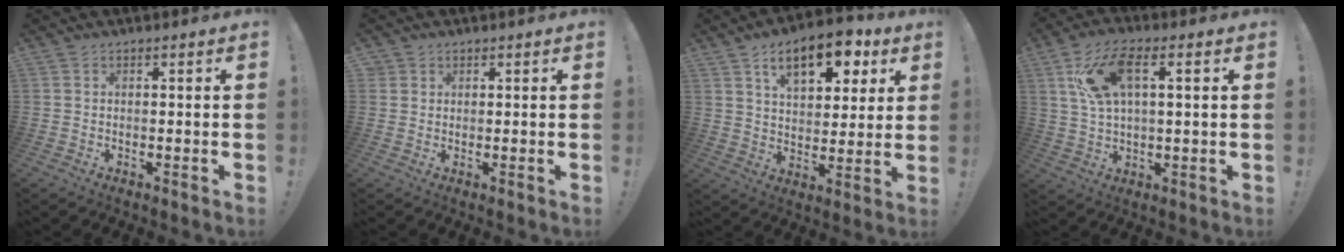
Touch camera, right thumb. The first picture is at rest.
{"total": 1.0, "force": [0.6, 0.7, 0.0], "torque": [0.005, -0.001, 0.011]}
{"total": 15.6, "force": [7.9, 8.0, 10.8], "torque": [-0.153, -0.033, 0.131]}
{"total": 10.8, "force": [3.6, 4.2, 9.2], "torque": [-0.158, 0.005, 0.068]}